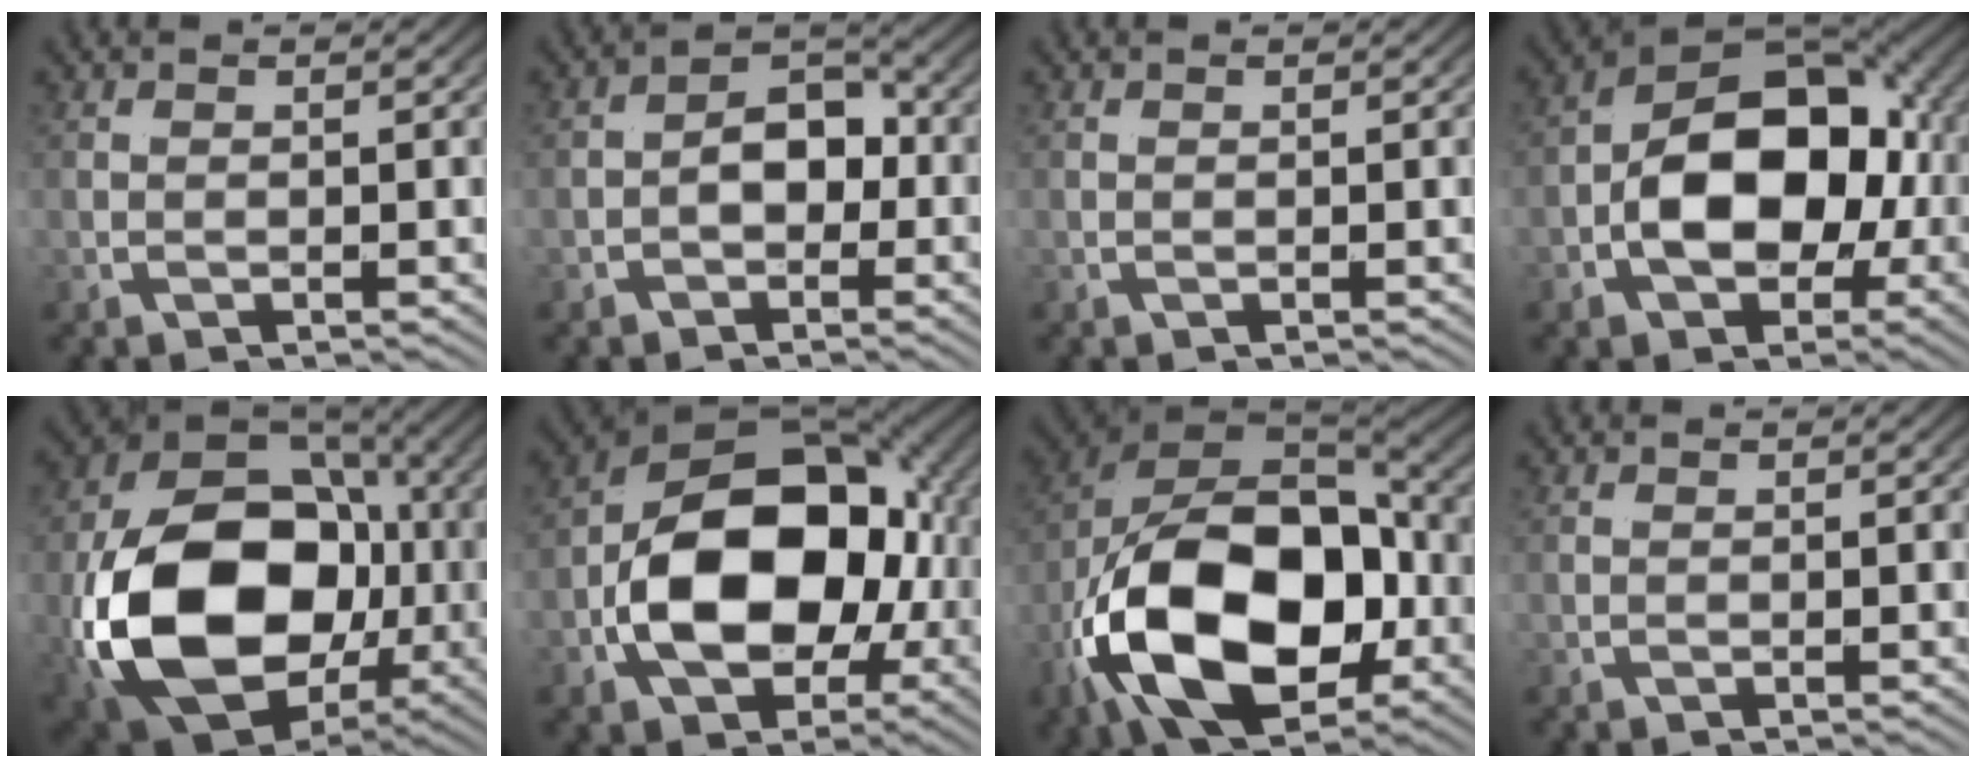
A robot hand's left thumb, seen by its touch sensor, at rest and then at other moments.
{"total": 4.5, "force": [-1.7, 3.1, 2.8], "torque": [-0.061, -0.012, -0.025]}
{"total": 0.0}
{"total": 14.0, "force": [-1.9, 8.0, 11.3], "torque": [-0.214, -0.023, -0.023]}
{"total": 21.9, "force": [-3.2, 12.7, 17.6], "torque": [-0.360, -0.048, -0.028]}
{"total": 16.4, "force": [-1.8, 9.2, 13.5], "torque": [-0.267, -0.027, -0.019]}
{"total": 18.9, "force": [-3.3, 10.4, 15.5], "torque": [-0.343, -0.037, -0.033]}
{"total": 0.0}